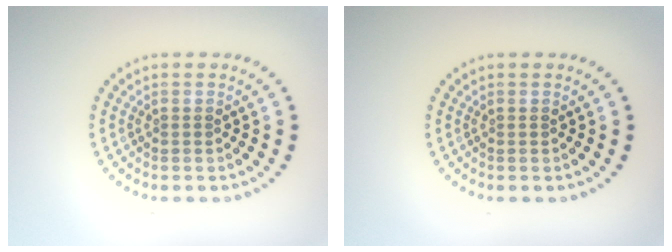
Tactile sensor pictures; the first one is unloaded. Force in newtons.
{"total": 0.0}